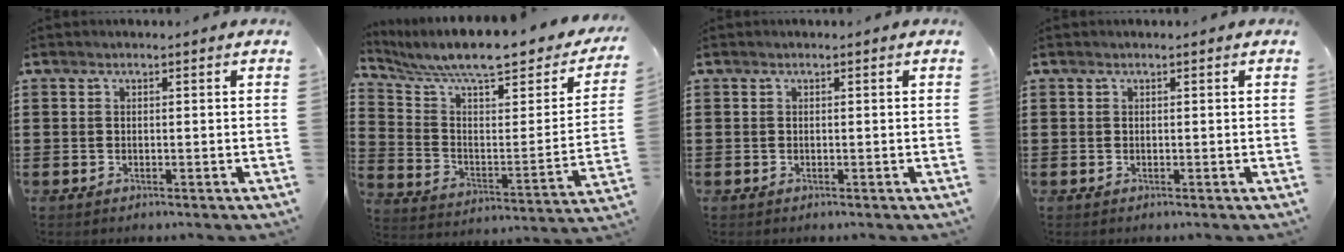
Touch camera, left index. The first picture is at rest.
{"total": 9.1, "force": [7.8, 1.0, 4.6], "torque": [-0.114, -0.059, 0.131]}
{"total": 0.0}
{"total": 0.0}